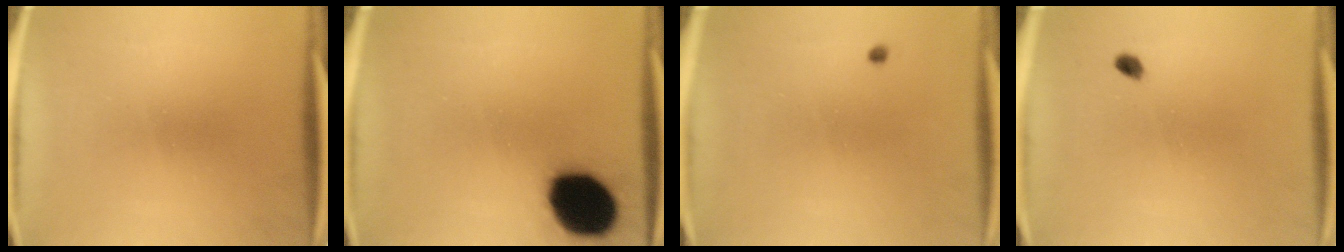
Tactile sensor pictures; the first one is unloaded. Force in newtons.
{"total": 19.1}
{"total": 0.5}
{"total": 2.0}